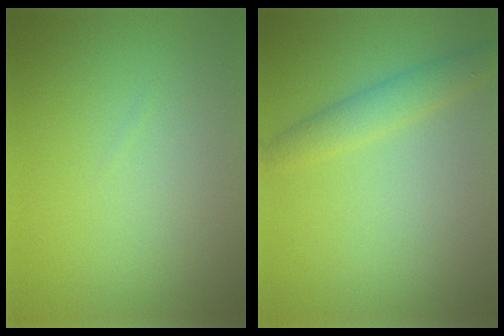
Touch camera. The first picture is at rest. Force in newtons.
{"total": 2.5, "press": 2.5, "slide": 0.0}